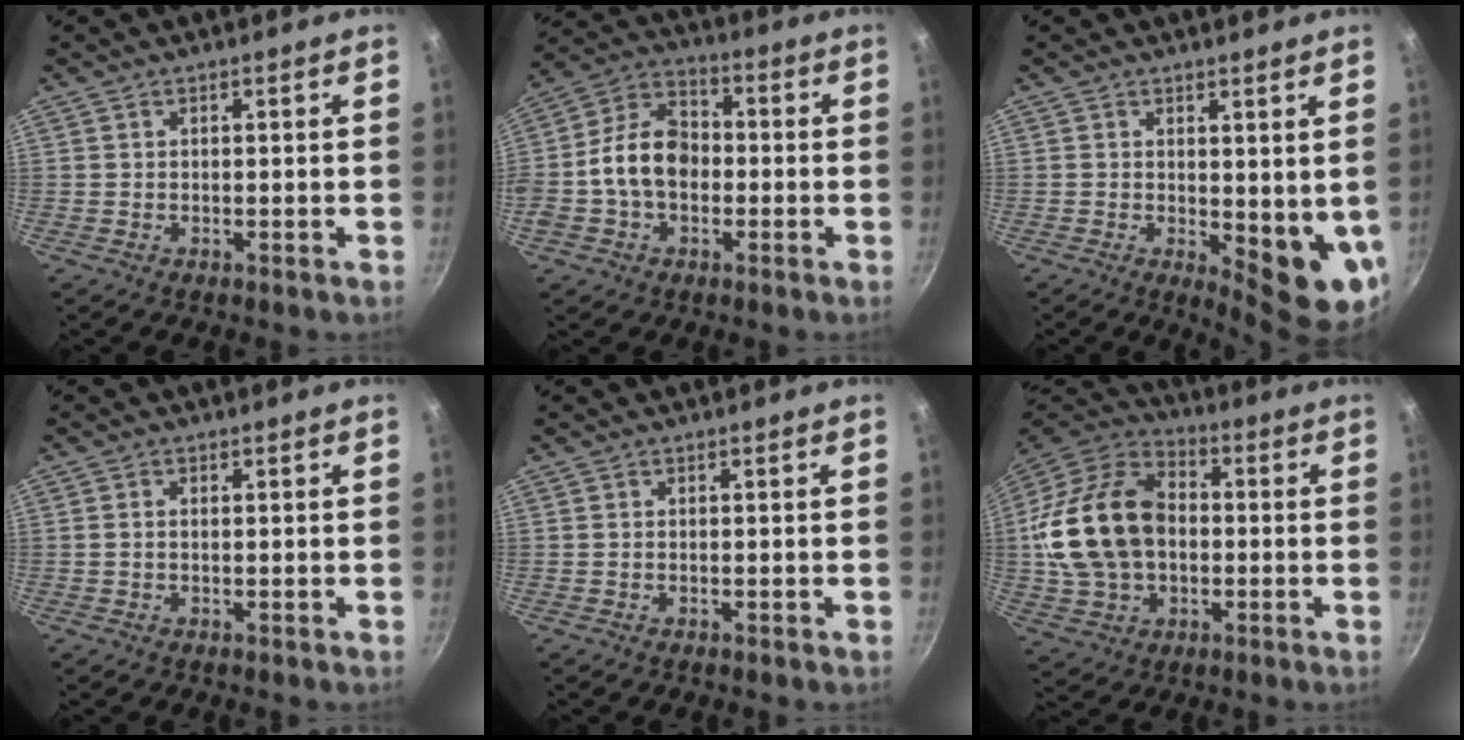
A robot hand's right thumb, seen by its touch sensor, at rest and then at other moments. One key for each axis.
{"total": 12.5, "fx": -1.5, "fy": 8.9, "fz": 8.6, "tx": -0.124, "ty": 0.036, "tz": -0.045}
{"total": 8.8, "fx": 0.9, "fy": 3.8, "fz": 7.9, "tx": -0.088, "ty": -0.024, "tz": 0.021}
{"total": 0.8, "fx": 0.0, "fy": 0.5, "fz": 0.7, "tx": -0.014, "ty": 0.003, "tz": -0.001}
{"total": 0.0}
{"total": 21.7, "fx": -0.2, "fy": 15.5, "fz": 15.1, "tx": -0.274, "ty": 0.035, "tz": -0.005}